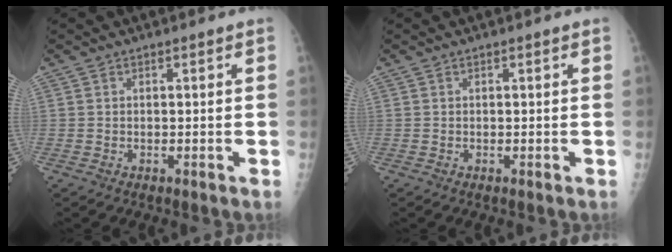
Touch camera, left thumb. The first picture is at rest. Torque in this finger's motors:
{"motor_torque": [0.00, 0.00, 0.00, 0.00, 0.00]}